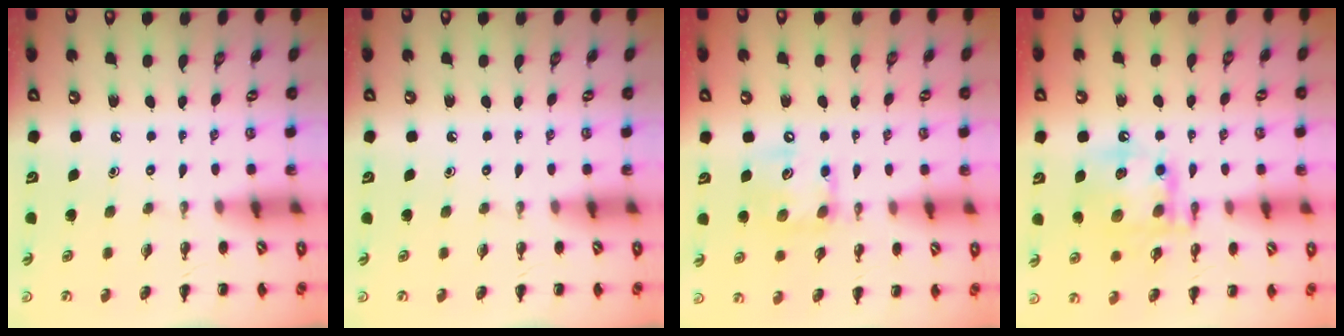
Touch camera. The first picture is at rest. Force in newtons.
{"total": 0.0}
{"total": 11.2, "press": 11.0, "slide": 1.9}
{"total": 14.5, "press": 14.3, "slide": 2.3}